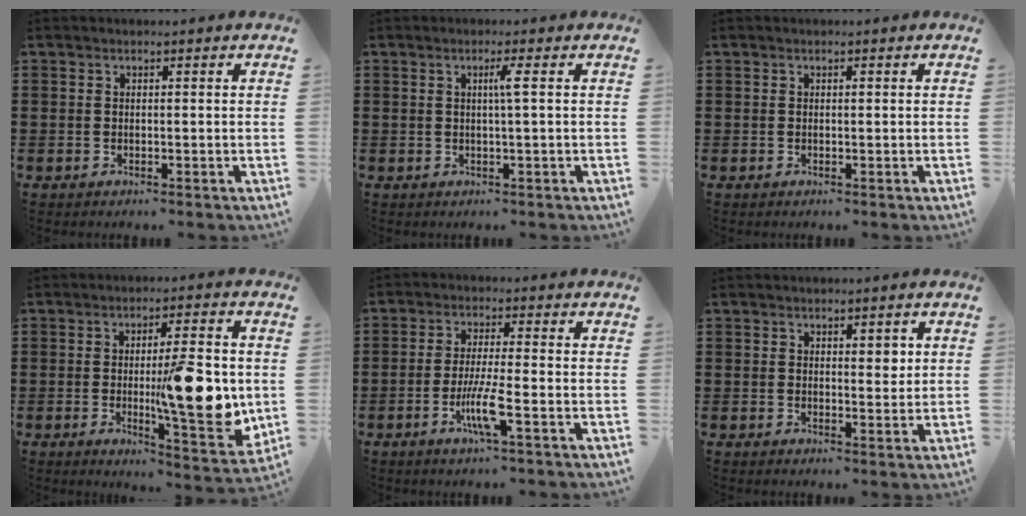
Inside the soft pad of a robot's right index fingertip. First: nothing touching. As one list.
[{"total": 2.2, "force": [0.3, -0.4, 2.1], "torque": [-0.040, -0.004, 0.001]}, {"total": 0.0}, {"total": 13.6, "force": [-0.8, 3.3, 13.2], "torque": [-0.184, -0.017, -0.016]}, {"total": 6.4, "force": [-2.6, 0.5, 5.8], "torque": [-0.116, -0.016, -0.049]}, {"total": 2.1, "force": [1.1, 1.1, 1.4], "torque": [-0.012, -0.001, 0.016]}]